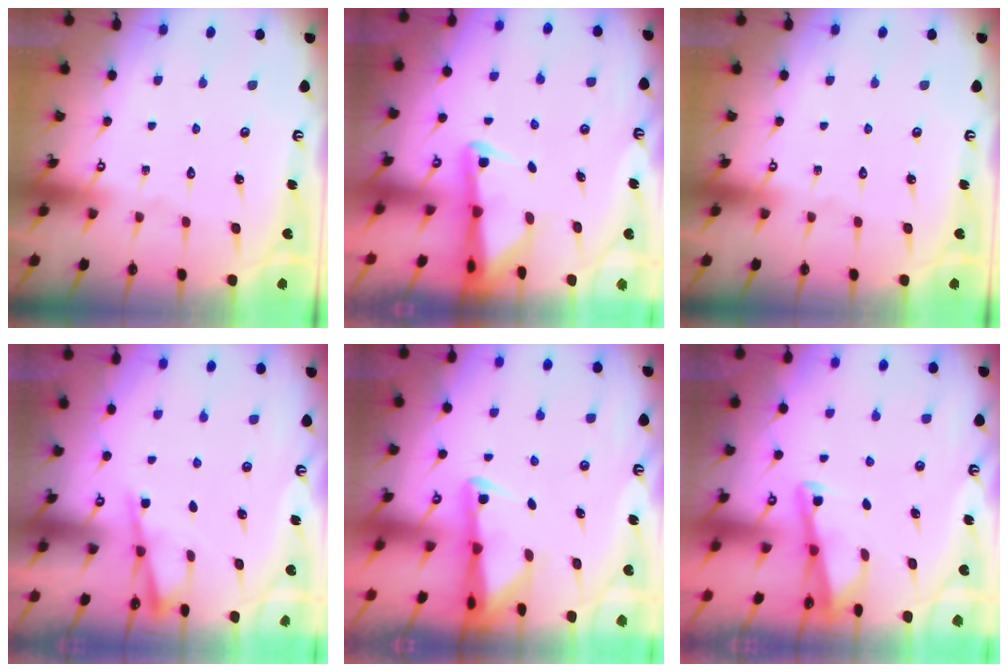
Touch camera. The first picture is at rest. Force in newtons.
{"total": 2.6, "press": 2.5, "slide": 0.4}
{"total": 0.0}
{"total": 3.0, "press": 3.0, "slide": 0.5}
{"total": 2.3, "press": 2.2, "slide": 0.5}
{"total": 2.9, "press": 2.9, "slide": 0.4}